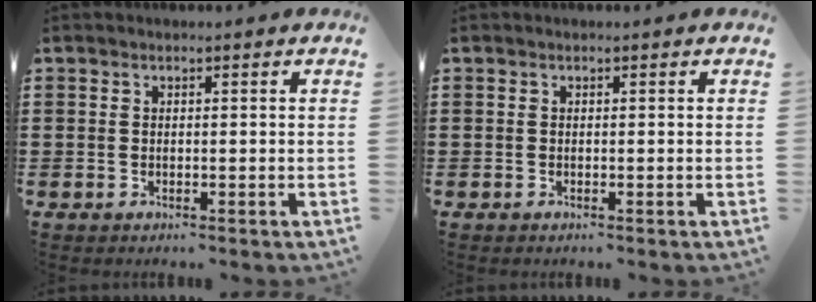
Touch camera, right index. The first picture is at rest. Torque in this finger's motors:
{"motor_torque": [1.47, -0.34, 0.03, 0.01]}